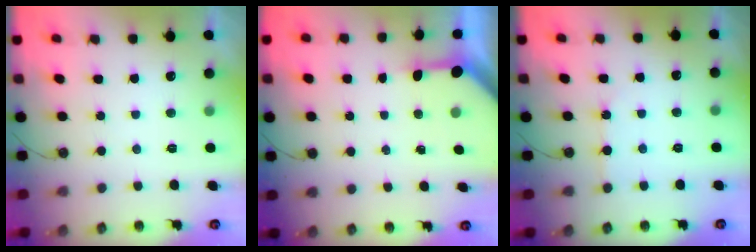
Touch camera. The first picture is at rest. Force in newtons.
{"total": 3.4, "press": 3.4, "slide": 0.4}
{"total": 2.9, "press": 2.9, "slide": 0.5}